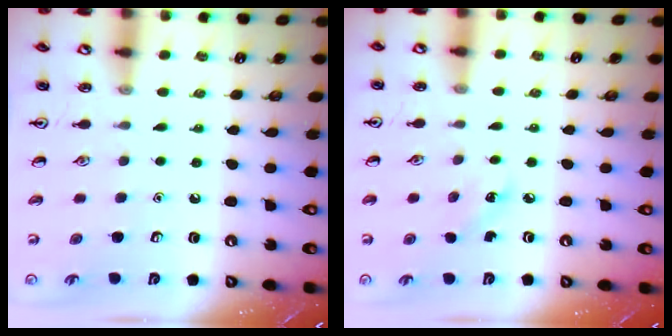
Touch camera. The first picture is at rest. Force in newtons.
{"total": 4.2, "press": 4.0, "slide": 1.4}